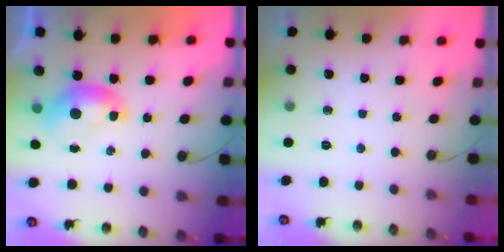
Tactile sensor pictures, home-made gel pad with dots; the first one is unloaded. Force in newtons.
{"total": 0.0}